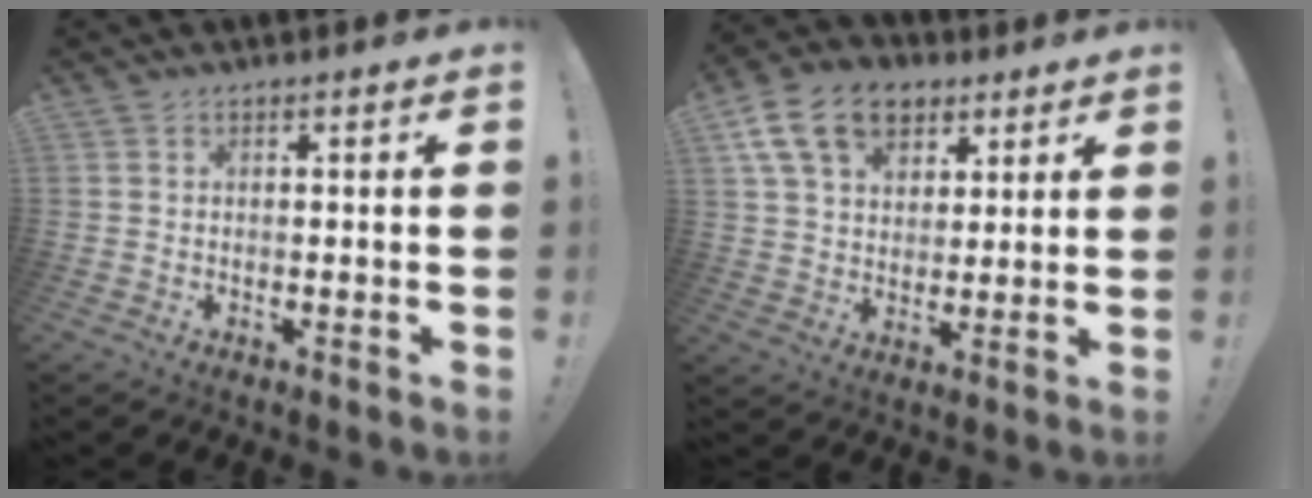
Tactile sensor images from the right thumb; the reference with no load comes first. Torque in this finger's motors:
{"motor_torque": [0.14, 1.30, 0.39, -0.07, 0.04]}